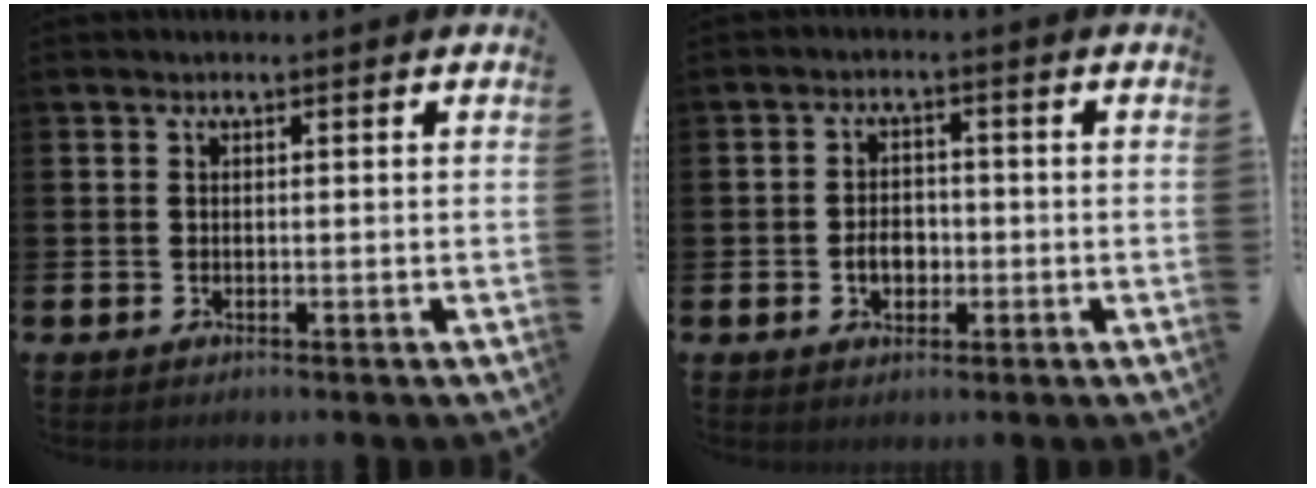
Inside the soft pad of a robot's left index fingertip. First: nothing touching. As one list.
[{"total": 3.4, "force": [-1.1, 2.4, 2.1], "torque": [-0.022, -0.004, -0.028]}]